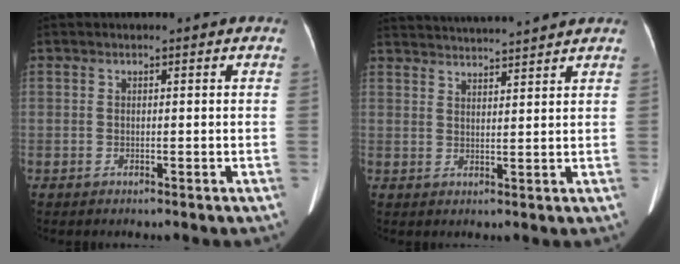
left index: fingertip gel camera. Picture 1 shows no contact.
{"total": 9.5, "force": [9.1, -0.8, 2.7], "torque": [-0.055, 0.021, 0.135]}